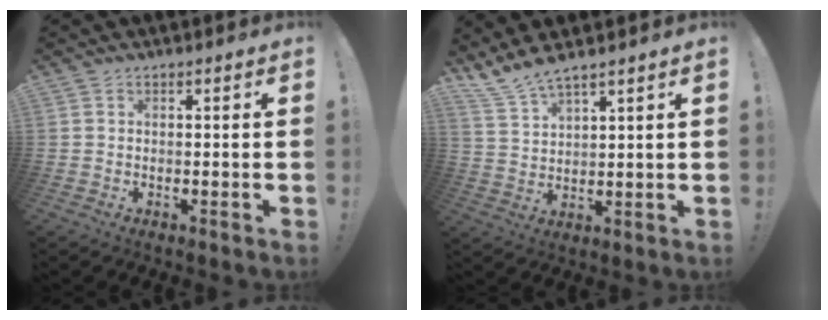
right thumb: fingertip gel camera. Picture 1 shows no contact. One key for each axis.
{"total": 6.6, "fx": 6.0, "fy": 0.7, "fz": 2.5, "tx": -0.071, "ty": -0.031, "tz": 0.116}